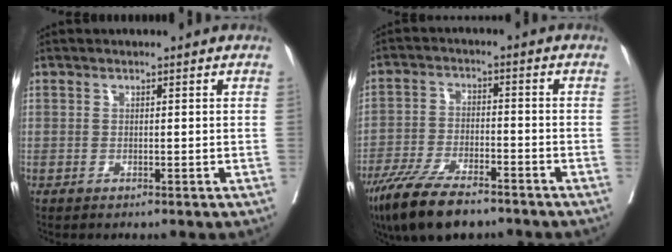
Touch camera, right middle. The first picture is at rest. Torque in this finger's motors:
{"motor_torque": [1.10, -1.04, 0.61, 0.17]}